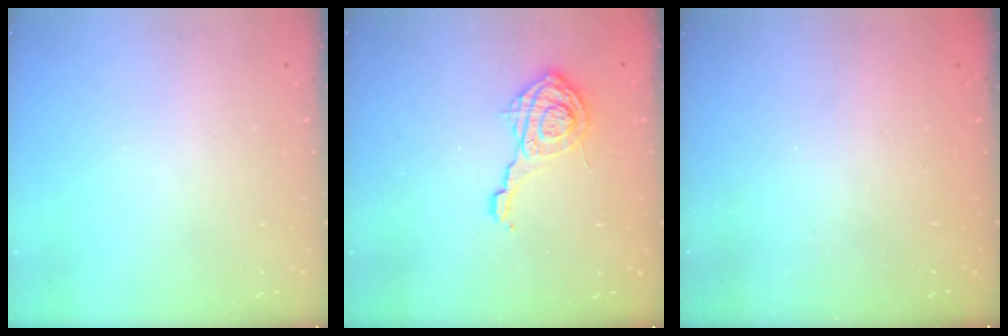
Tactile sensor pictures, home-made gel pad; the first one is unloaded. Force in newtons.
{"total": 10.3, "press": 10.3, "slide": 0.4}
{"total": 2.3, "press": 2.2, "slide": 0.7}